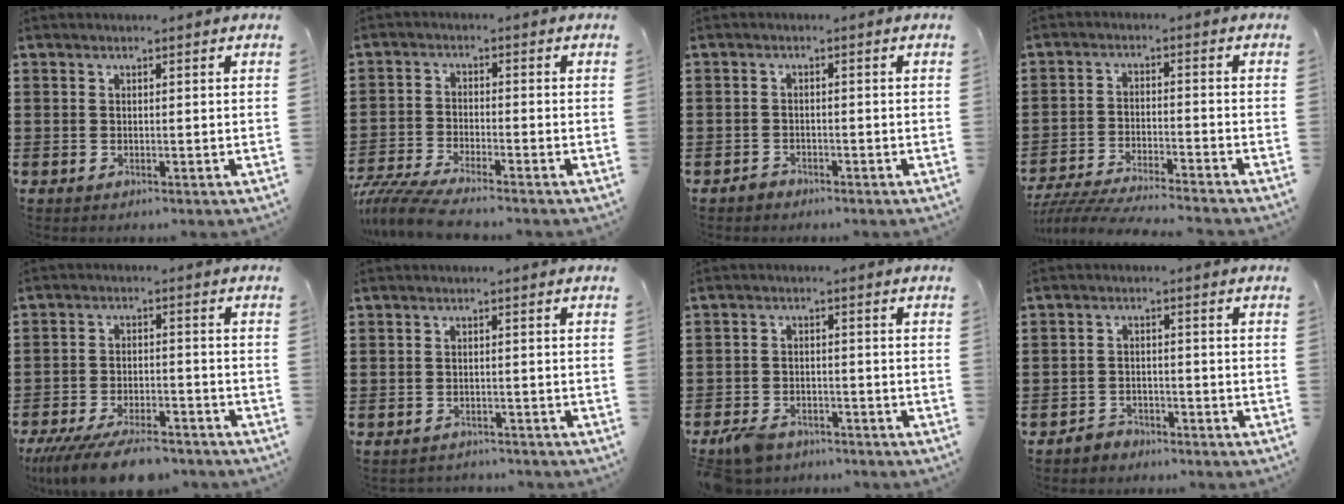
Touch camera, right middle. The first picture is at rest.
{"total": 5.3, "force": [-5.0, 0.0, 1.6], "torque": [-0.055, -0.017, -0.105]}
{"total": 1.4, "force": [-1.3, 0.6, 0.1], "torque": [-0.006, 0.001, -0.028]}
{"total": 5.2, "force": [-5.1, 0.0, 1.3], "torque": [-0.035, -0.009, -0.103]}
{"total": 7.9, "force": [-6.9, 1.5, 3.5], "torque": [-0.066, 0.007, -0.128]}
{"total": 1.4, "force": [-1.4, 0.1, -0.1], "torque": [-0.004, 0.000, -0.030]}
{"total": 4.0, "force": [-3.4, 1.5, 1.4], "torque": [-0.045, 0.000, -0.074]}
{"total": 2.5, "force": [-2.3, 0.8, -0.2], "torque": [-0.005, 0.000, -0.051]}